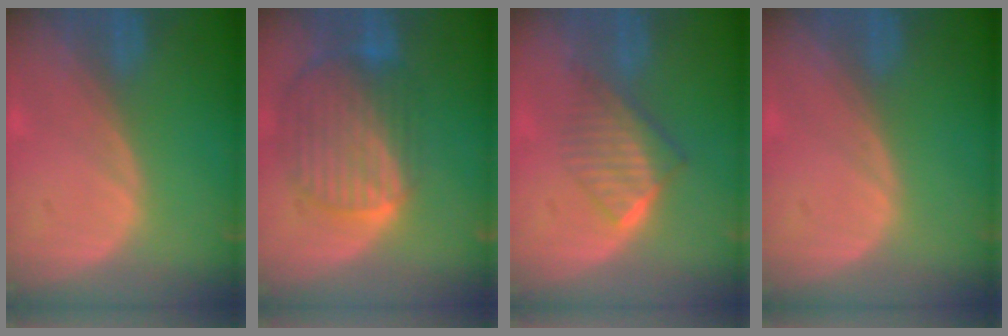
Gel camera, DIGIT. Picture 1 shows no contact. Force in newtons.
{"total": 10.4, "press": 8.7, "slide": 5.6}
{"total": 6.5, "press": 5.5, "slide": 3.4}
{"total": 0.0}